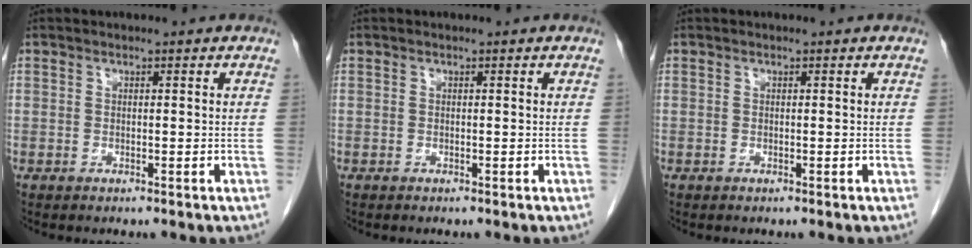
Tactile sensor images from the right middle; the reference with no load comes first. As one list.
[{"total": 0.0}, {"total": 0.0}]